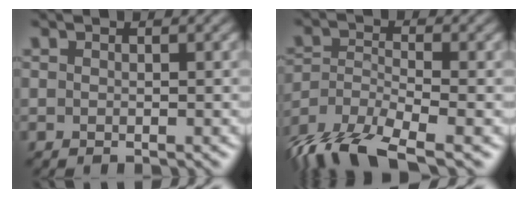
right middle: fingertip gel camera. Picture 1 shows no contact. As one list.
[{"total": 8.1, "force": [-6.4, 2.4, 4.3], "torque": [-0.088, -0.008, -0.132]}]